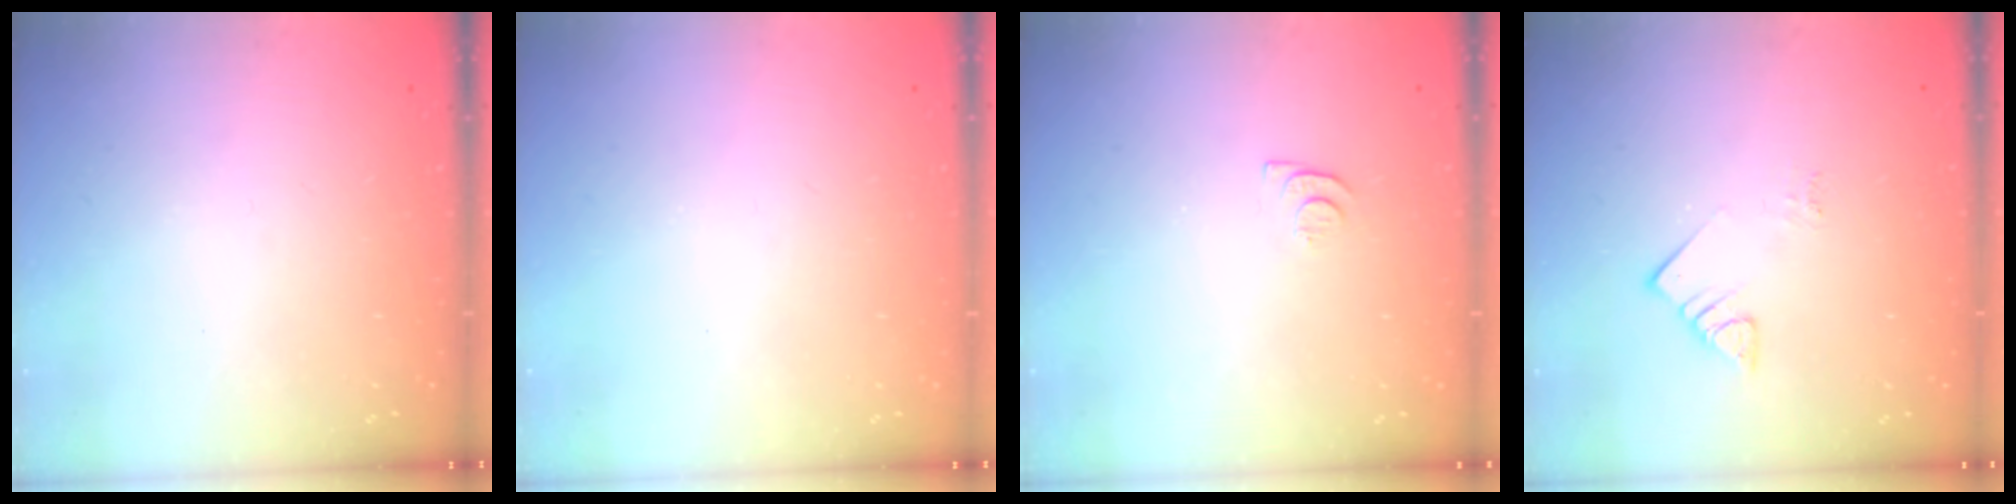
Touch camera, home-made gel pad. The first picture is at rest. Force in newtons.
{"total": 2.1, "press": 2.0, "slide": 0.4}
{"total": 4.1, "press": 4.0, "slide": 0.6}
{"total": 3.3, "press": 3.3, "slide": 0.4}